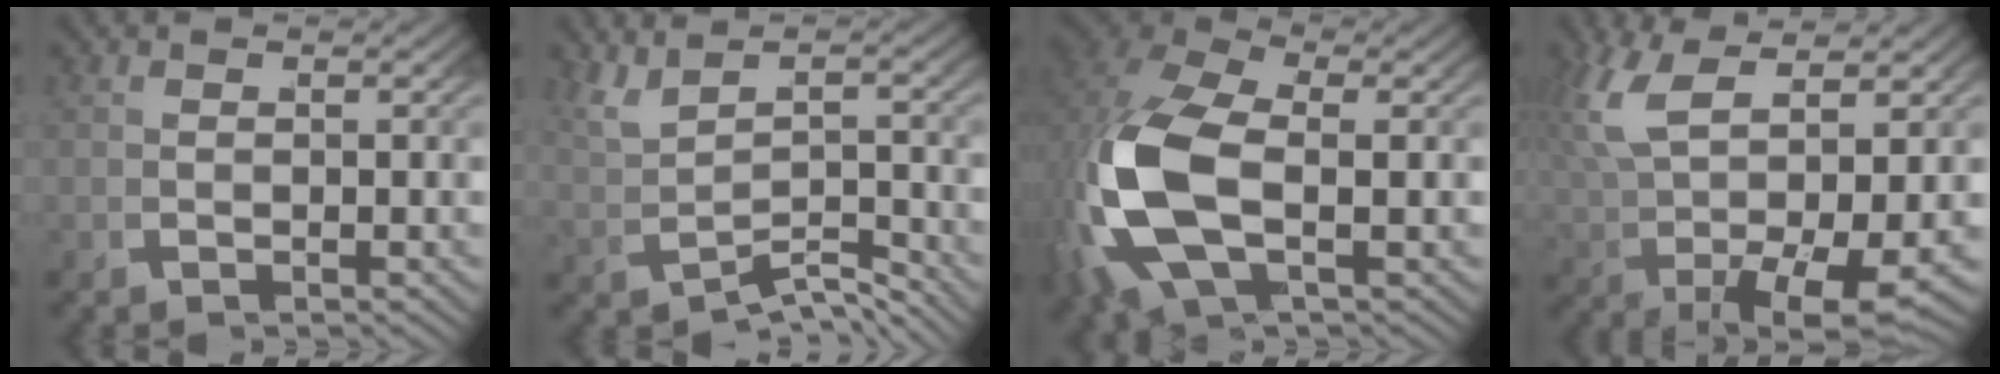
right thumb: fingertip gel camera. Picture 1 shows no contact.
{"total": 2.6, "force": [-0.6, 1.3, 2.1], "torque": [-0.036, 0.001, -0.005]}
{"total": 10.8, "force": [-0.1, 6.7, 8.4], "torque": [-0.232, -0.017, 0.008]}
{"total": 8.4, "force": [1.4, 4.5, 6.9], "torque": [-0.164, -0.019, 0.045]}